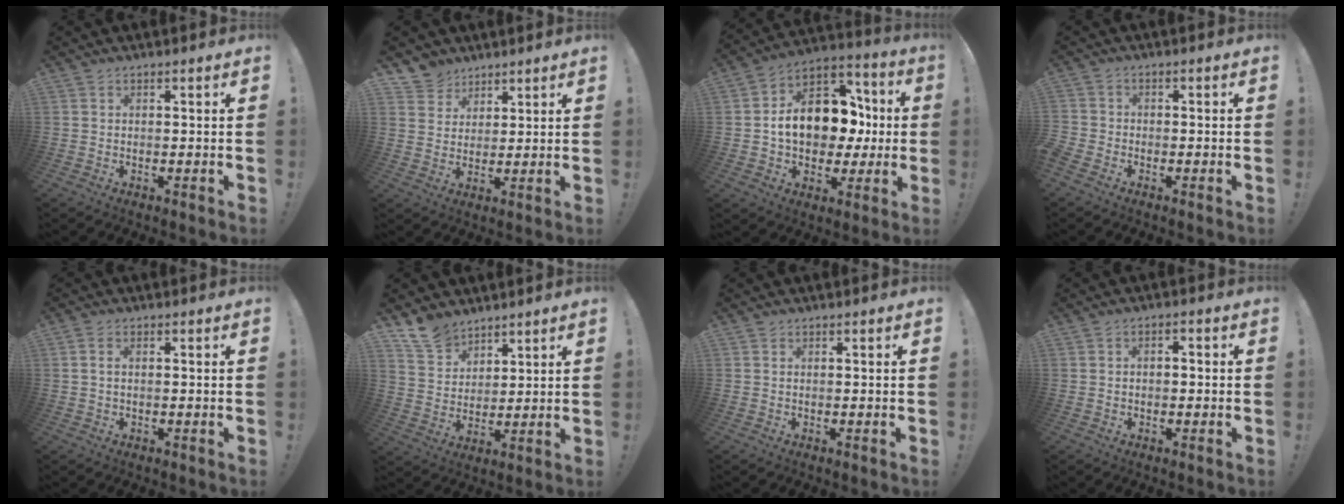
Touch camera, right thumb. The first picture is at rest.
{"total": 6.6, "force": [4.7, 4.6, 0.2], "torque": [-0.001, -0.041, 0.092]}
{"total": 18.0, "force": [0.6, 12.8, 12.8], "torque": [-0.210, 0.014, 0.021]}
{"total": 2.7, "force": [-2.1, 1.1, 1.3], "torque": [-0.038, 0.006, -0.041]}
{"total": 1.8, "force": [0.5, 0.9, 1.5], "torque": [-0.023, 0.002, 0.008]}
{"total": 9.9, "force": [8.1, 5.4, 2.0], "torque": [-0.039, -0.058, 0.158]}
{"total": 0.0}
{"total": 2.2, "force": [-1.4, 1.1, 1.2], "torque": [-0.024, 0.011, -0.025]}